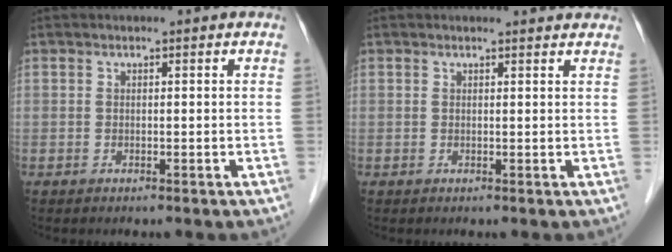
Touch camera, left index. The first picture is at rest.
{"total": 3.5, "force": [3.4, 0.3, 0.6], "torque": [-0.012, 0.005, 0.030]}